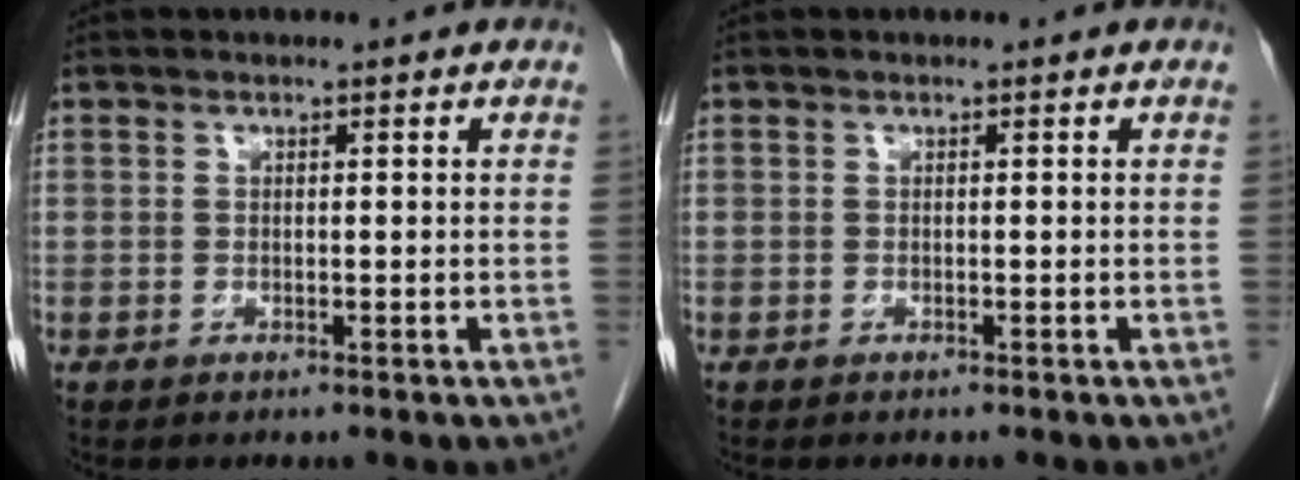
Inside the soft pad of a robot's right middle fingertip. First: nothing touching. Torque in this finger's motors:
{"motor_torque": [-0.14, -0.09, -0.08, -0.01]}